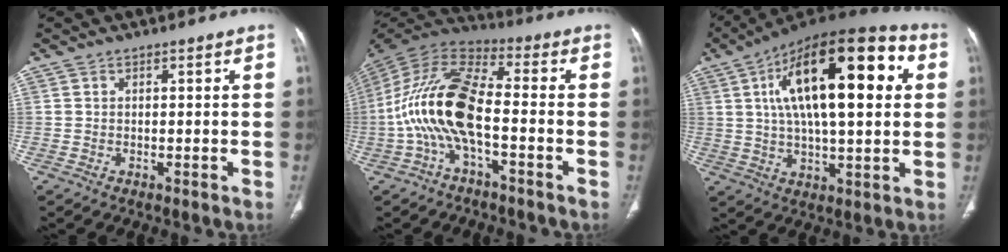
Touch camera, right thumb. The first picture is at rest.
{"total": 17.3, "force": [-3.5, 8.5, 14.6], "torque": [-0.289, 0.054, -0.073]}
{"total": 26.3, "force": [6.6, 10.2, 23.4], "torque": [-0.367, 0.020, 0.092]}